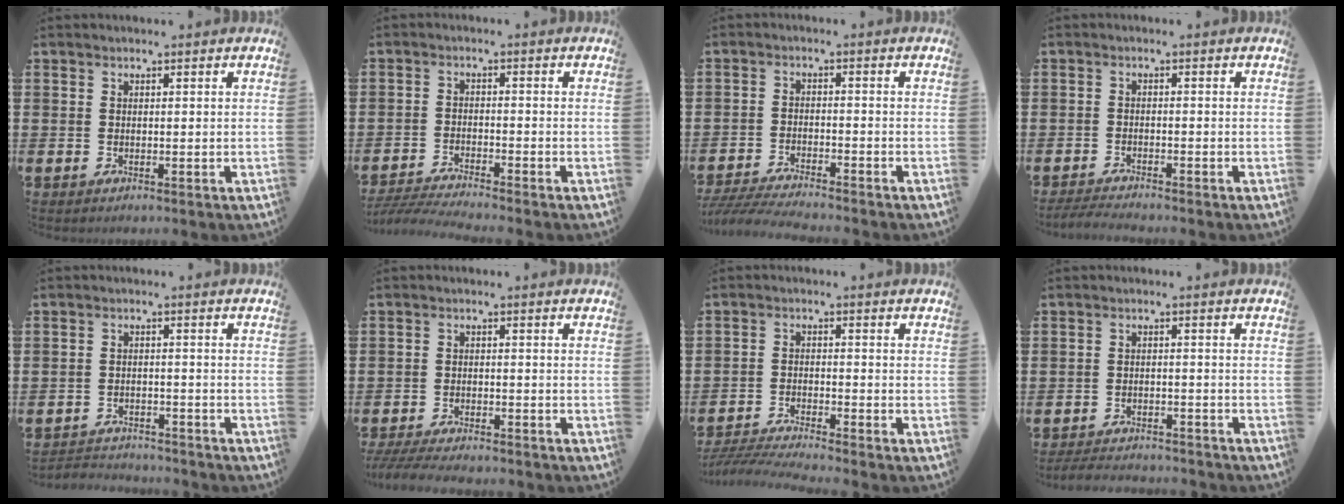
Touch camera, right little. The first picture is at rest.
{"total": 2.9, "force": [-2.8, -0.1, 0.9], "torque": [-0.020, -0.004, -0.058]}
{"total": 3.7, "force": [-3.6, -0.1, 1.0], "torque": [-0.021, -0.006, -0.072]}
{"total": 1.8, "force": [-1.7, -0.1, 0.4], "torque": [-0.008, 0.003, -0.034]}
{"total": 2.4, "force": [-2.4, 0.3, -0.3], "torque": [-0.004, 0.001, -0.054]}
{"total": 3.0, "force": [-2.9, 0.1, 0.7], "torque": [-0.018, -0.001, -0.060]}
{"total": 3.4, "force": [-3.3, -0.2, 1.0], "torque": [-0.021, -0.007, -0.067]}
{"total": 2.6, "force": [-2.6, 0.0, 0.1], "torque": [-0.004, 0.002, -0.056]}